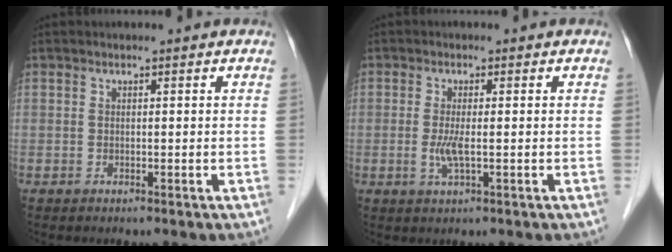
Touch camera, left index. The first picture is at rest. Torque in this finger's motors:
{"motor_torque": [0.05, 0.01, 0.08, 0.06]}